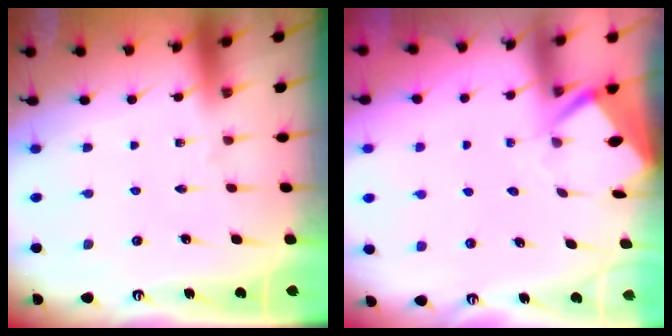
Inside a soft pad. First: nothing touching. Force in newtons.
{"total": 3.3, "press": 3.3, "slide": 0.3}